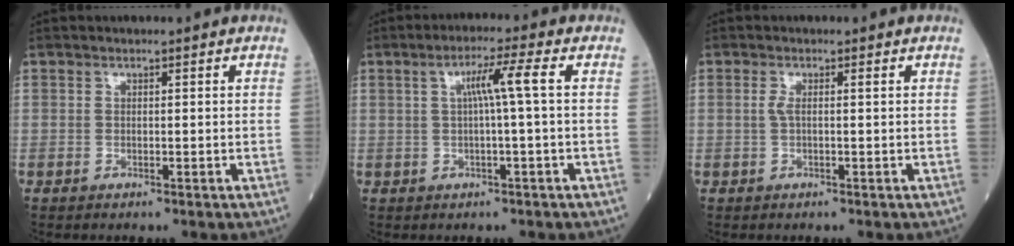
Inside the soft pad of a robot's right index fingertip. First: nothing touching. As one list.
[{"total": 5.5, "force": [0.8, -0.3, 5.4], "torque": [-0.104, 0.012, 0.018]}, {"total": 1.8, "force": [0.1, 0.8, 1.7], "torque": [-0.046, 0.006, 0.001]}]